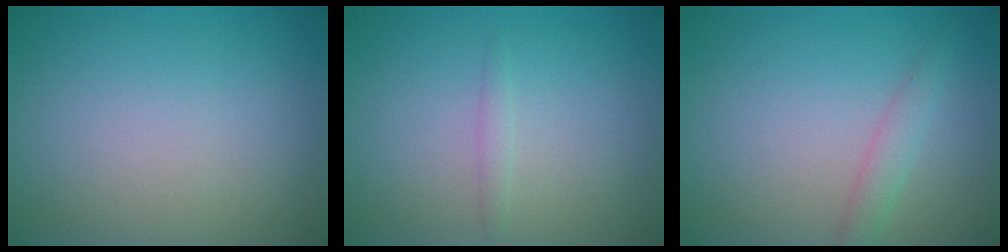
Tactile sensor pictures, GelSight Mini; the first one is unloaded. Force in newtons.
{"total": 0.8, "press": 0.8, "slide": 0.0}
{"total": 1.7, "press": 1.7, "slide": 0.1}